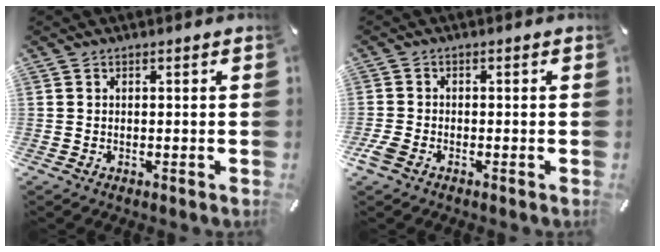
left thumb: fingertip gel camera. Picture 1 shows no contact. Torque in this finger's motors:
{"motor_torque": [0.21, -0.05, -0.02, -0.64, 0.05]}